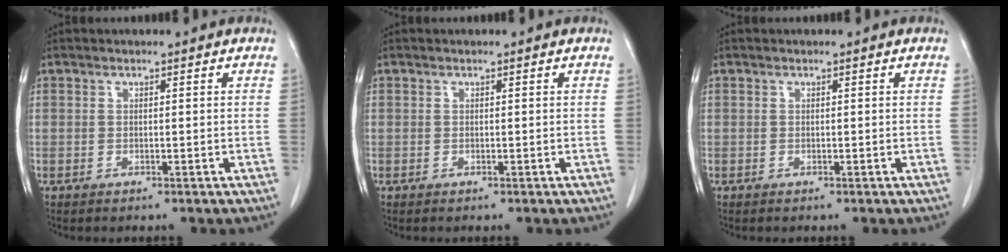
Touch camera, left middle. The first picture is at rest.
{"total": 0.0}
{"total": 0.0}